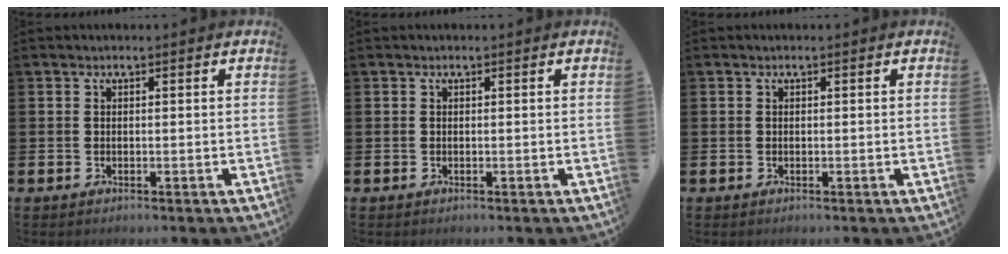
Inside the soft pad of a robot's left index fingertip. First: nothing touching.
{"total": 0.0}
{"total": 0.0}